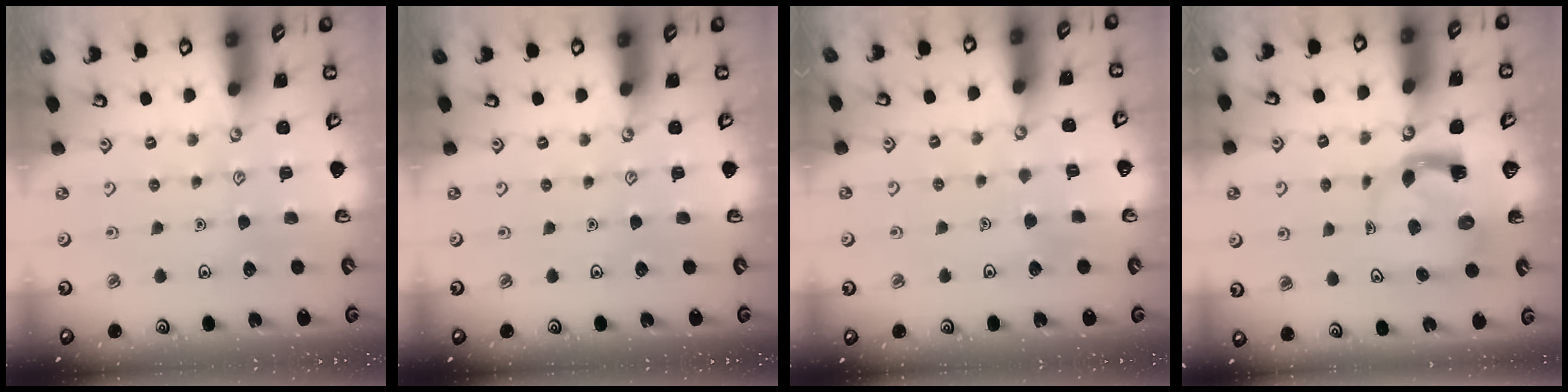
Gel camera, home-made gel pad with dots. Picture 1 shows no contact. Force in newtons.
{"total": 0.0}
{"total": 3.0, "press": 3.0, "slide": 0.2}
{"total": 4.4, "press": 4.3, "slide": 0.9}